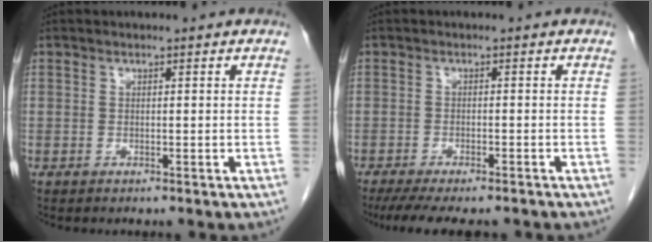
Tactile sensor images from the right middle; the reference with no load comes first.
{"total": 10.3, "force": [-8.7, 2.2, 5.1], "torque": [-0.076, -0.014, -0.123]}